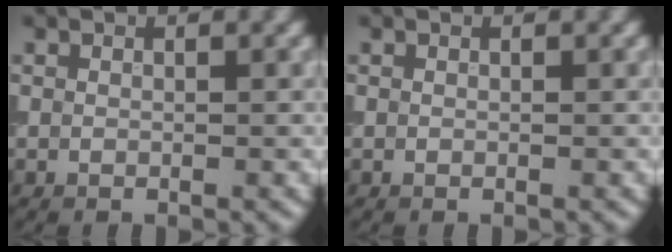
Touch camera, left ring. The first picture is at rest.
{"total": 0.0}